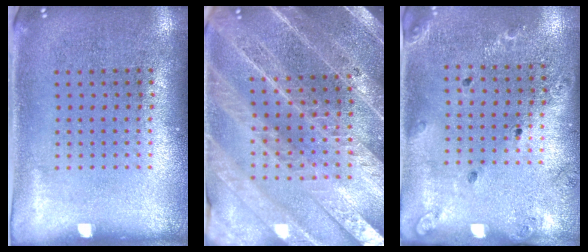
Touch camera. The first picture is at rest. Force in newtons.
{"total": 4.4, "press": 4.0, "slide": 2.0}
{"total": 1.3, "press": 1.3, "slide": 0.3}